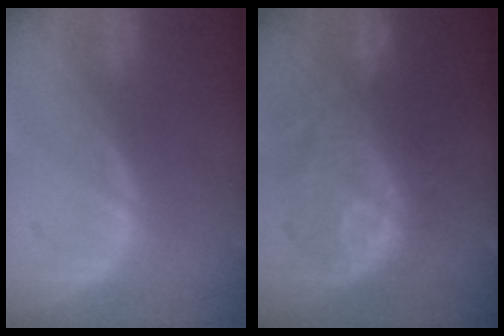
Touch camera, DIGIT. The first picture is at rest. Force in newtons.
{"total": 10.5, "press": 10.2, "slide": 2.3}